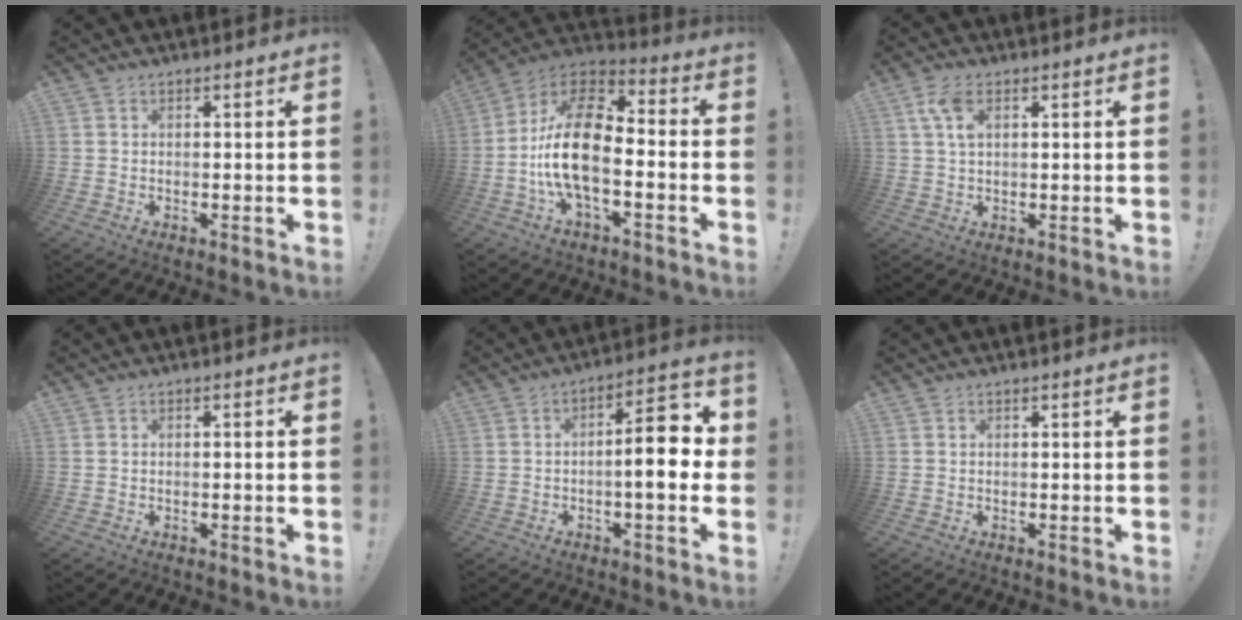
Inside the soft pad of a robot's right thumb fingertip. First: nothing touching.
{"total": 18.3, "force": [-3.9, 9.3, 15.2], "torque": [-0.293, 0.025, -0.066]}
{"total": 6.0, "force": [2.3, 3.1, 4.6], "torque": [-0.084, -0.004, 0.040]}
{"total": 0.7, "force": [-0.4, -0.1, 0.5], "torque": [-0.009, 0.000, -0.006]}
{"total": 12.3, "force": [-0.4, 3.9, 11.7], "torque": [-0.156, 0.005, -0.013]}
{"total": 0.0}